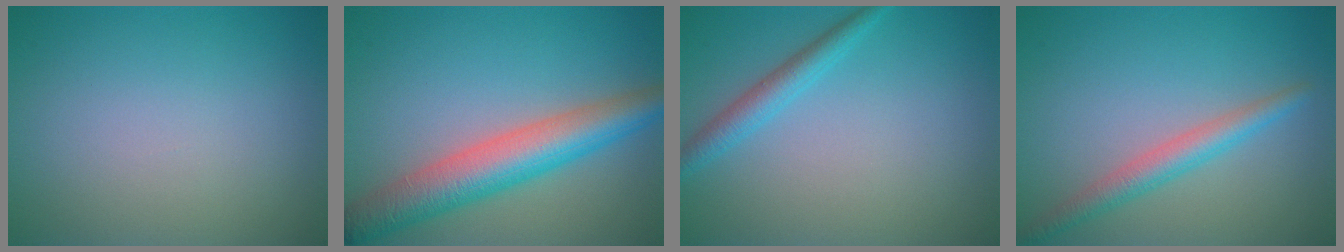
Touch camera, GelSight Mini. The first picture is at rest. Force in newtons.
{"total": 6.9, "press": 6.9, "slide": 0.2}
{"total": 2.2, "press": 2.2, "slide": 0.1}
{"total": 2.9, "press": 2.9, "slide": 0.2}